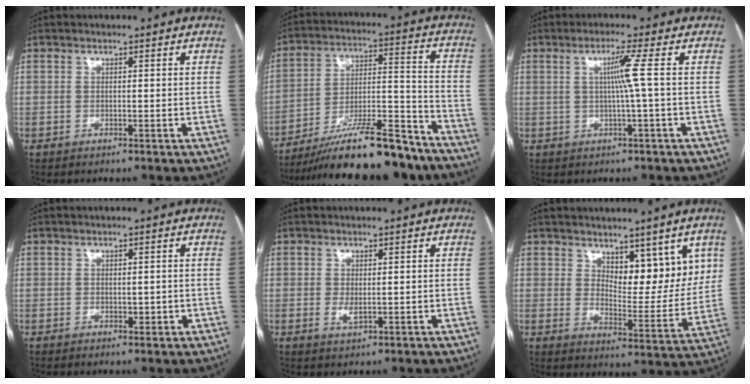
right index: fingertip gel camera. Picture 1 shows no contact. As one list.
[{"total": 21.4, "force": [-18.1, 2.8, 11.1], "torque": [-0.157, 0.014, -0.292]}, {"total": 4.0, "force": [0.4, -1.5, 3.7], "torque": [-0.073, 0.000, 0.009]}, {"total": 1.2, "force": [-0.2, 0.8, 0.9], "torque": [-0.011, 0.001, 0.002]}, {"total": 1.6, "force": [0.0, 0.7, 1.5], "torque": [-0.028, -0.006, 0.005]}, {"total": 9.6, "force": [5.7, 4.4, 6.4], "torque": [-0.078, -0.013, 0.095]}]